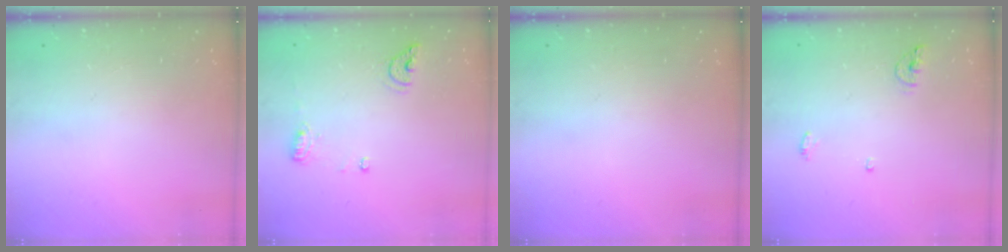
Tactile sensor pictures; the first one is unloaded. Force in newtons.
{"total": 7.9, "press": 7.8, "slide": 1.1}
{"total": 0.0}
{"total": 5.7, "press": 5.7, "slide": 0.9}